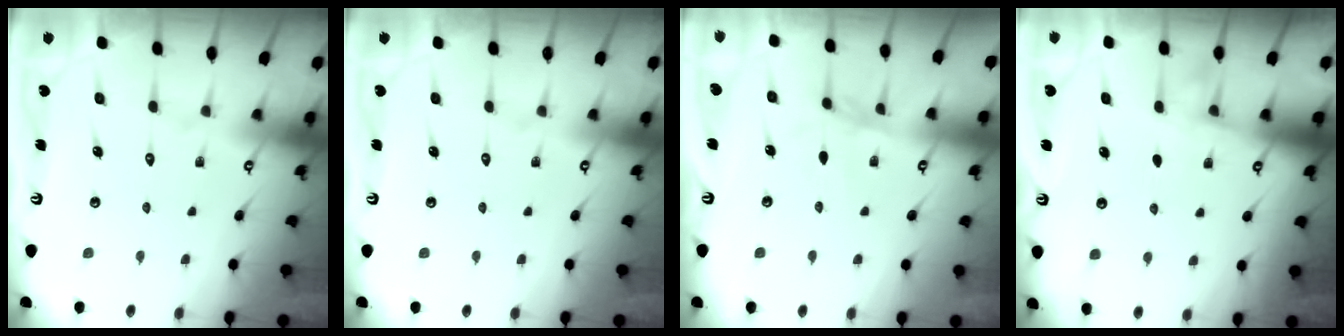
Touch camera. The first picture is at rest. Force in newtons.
{"total": 0.0}
{"total": 1.4, "press": 1.3, "slide": 0.3}
{"total": 2.7, "press": 2.5, "slide": 1.2}